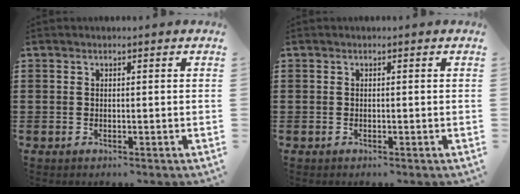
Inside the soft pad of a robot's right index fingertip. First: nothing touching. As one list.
[{"total": 0.0}]